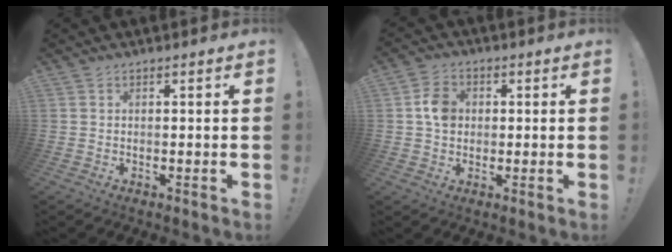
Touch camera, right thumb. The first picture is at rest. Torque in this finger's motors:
{"motor_torque": [0.76, 0.93, 0.49, -0.08, 0.00]}